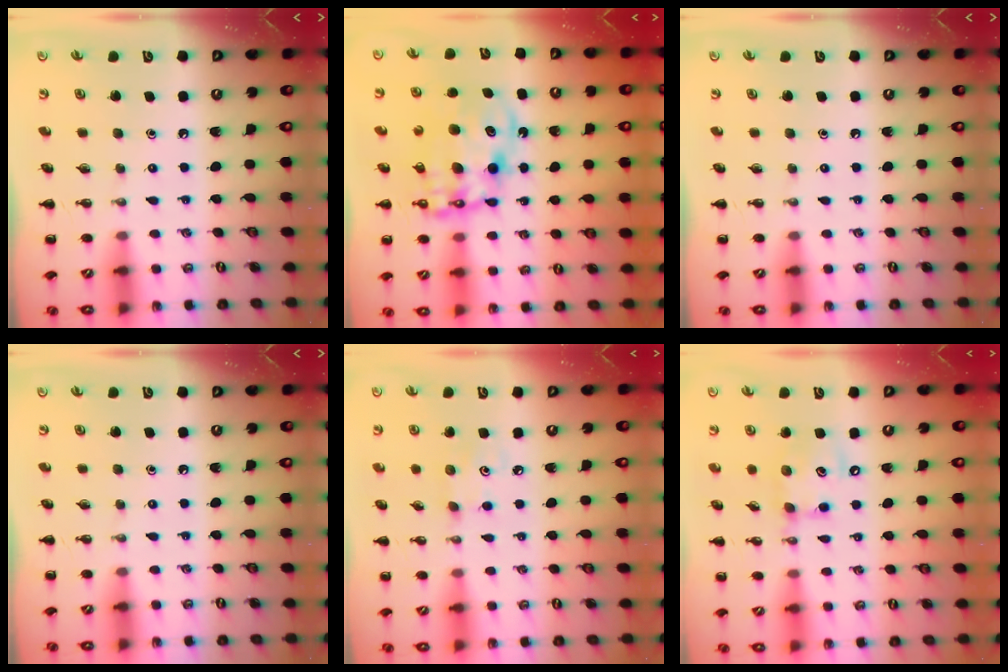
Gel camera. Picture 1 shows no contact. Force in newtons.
{"total": 12.6, "press": 12.2, "slide": 3.1}
{"total": 0.0}
{"total": 0.0}
{"total": 3.1, "press": 3.0, "slide": 0.8}
{"total": 9.9, "press": 9.8, "slide": 1.0}